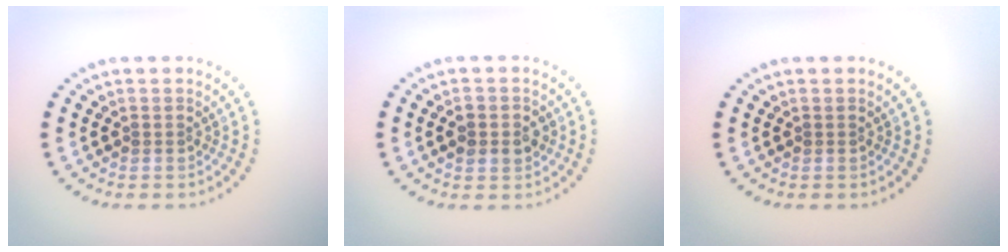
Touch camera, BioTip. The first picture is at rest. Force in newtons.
{"total": 2.1, "press": 2.1, "slide": 0.1}
{"total": 0.0}